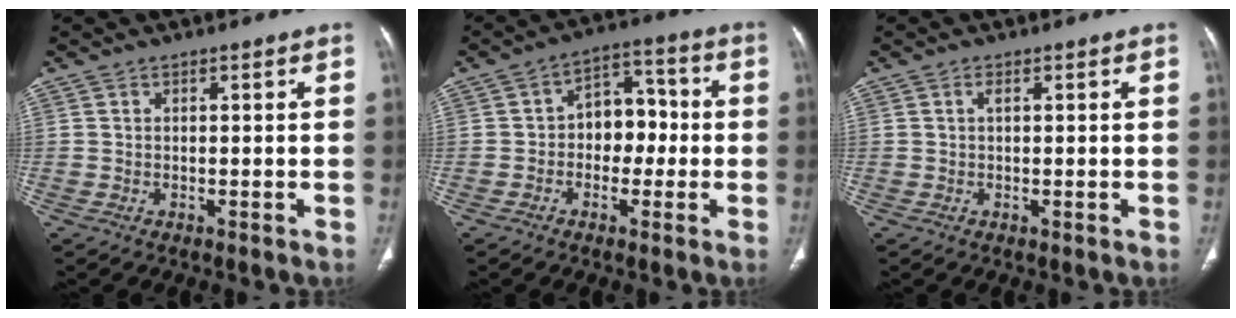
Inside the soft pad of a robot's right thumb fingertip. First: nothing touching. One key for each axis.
{"total": 8.5, "fx": -0.9, "fy": 6.3, "fz": 5.7, "tx": -0.039, "ty": 0.037, "tz": -0.026}
{"total": 1.1, "fx": 0.2, "fy": 0.4, "fz": 1.0, "tx": -0.025, "ty": -0.001, "tz": 0.001}